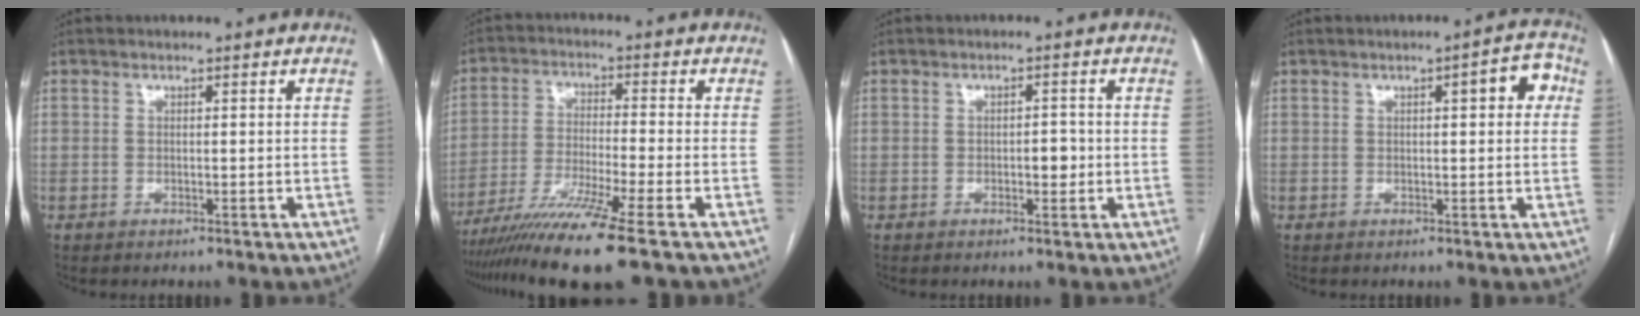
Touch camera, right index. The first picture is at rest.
{"total": 11.8, "force": [-8.6, -1.9, 7.9], "torque": [-0.141, -0.035, -0.147]}
{"total": 2.4, "force": [-0.4, 1.1, 2.1], "torque": [-0.029, 0.002, -0.004]}
{"total": 4.8, "force": [1.2, 1.2, 4.5], "torque": [-0.051, 0.016, 0.010]}